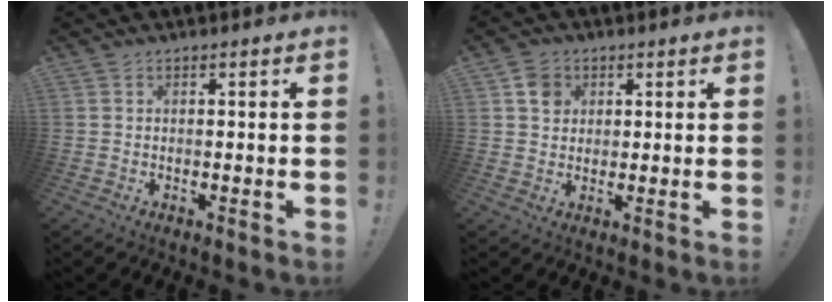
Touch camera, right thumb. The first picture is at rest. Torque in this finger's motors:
{"motor_torque": [0.08, 0.77, 0.17, -0.16, 0.12]}